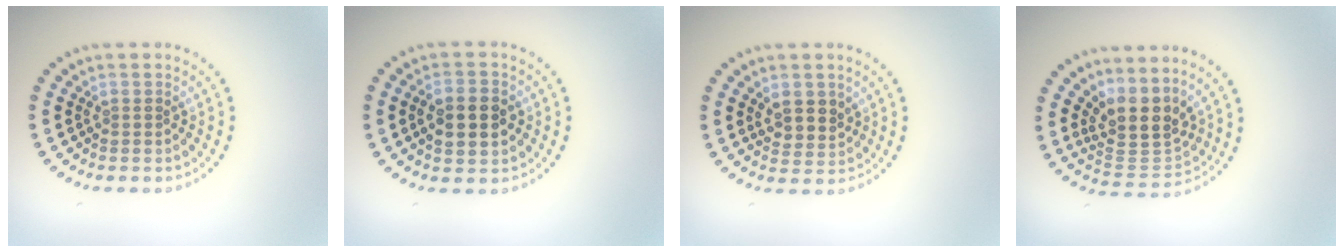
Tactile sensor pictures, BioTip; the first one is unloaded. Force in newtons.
{"total": 4.5, "press": 4.5, "slide": 0.1}
{"total": 2.6, "press": 2.4, "slide": 1.0}
{"total": 4.2, "press": 3.4, "slide": 2.5}